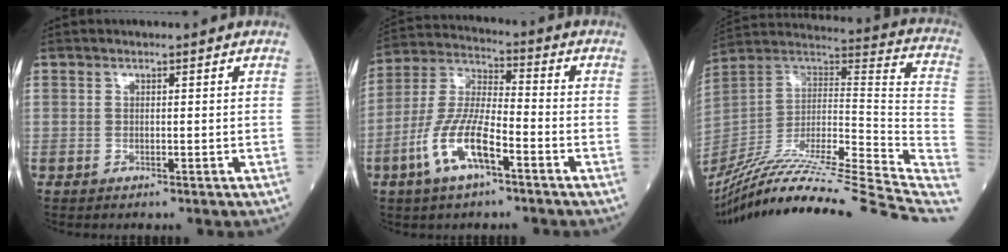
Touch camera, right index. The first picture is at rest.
{"total": 11.3, "force": [-5.2, 2.9, 9.6], "torque": [-0.205, 0.001, -0.101]}
{"total": 36.1, "force": [-29.8, 0.5, 20.3], "torque": [-0.244, -0.035, -0.453]}